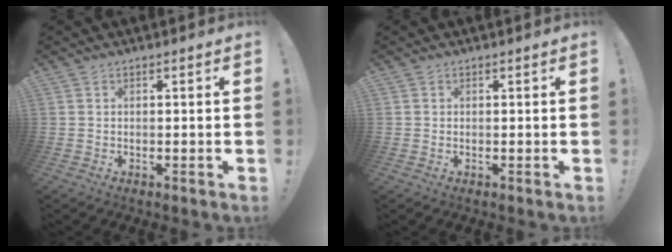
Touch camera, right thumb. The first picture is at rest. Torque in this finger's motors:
{"motor_torque": [-0.05, 0.40, -0.02, 0.10, 0.02]}